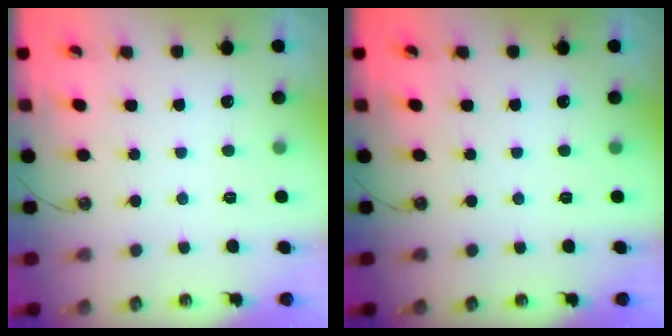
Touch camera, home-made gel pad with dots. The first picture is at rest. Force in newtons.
{"total": 0.0}